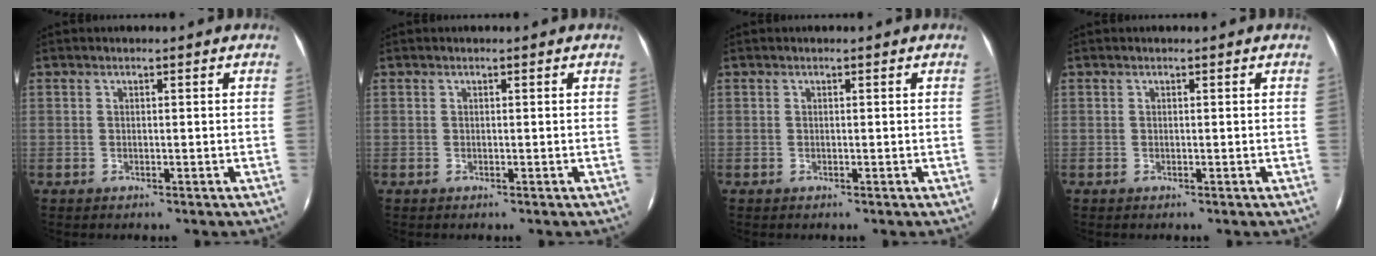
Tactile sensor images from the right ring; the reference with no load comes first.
{"total": 0.0}
{"total": 0.0}
{"total": 0.0}